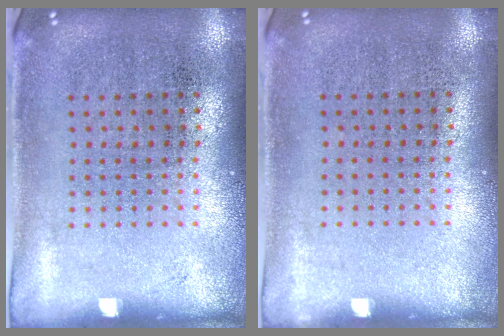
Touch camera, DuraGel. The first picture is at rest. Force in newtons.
{"total": 0.0}